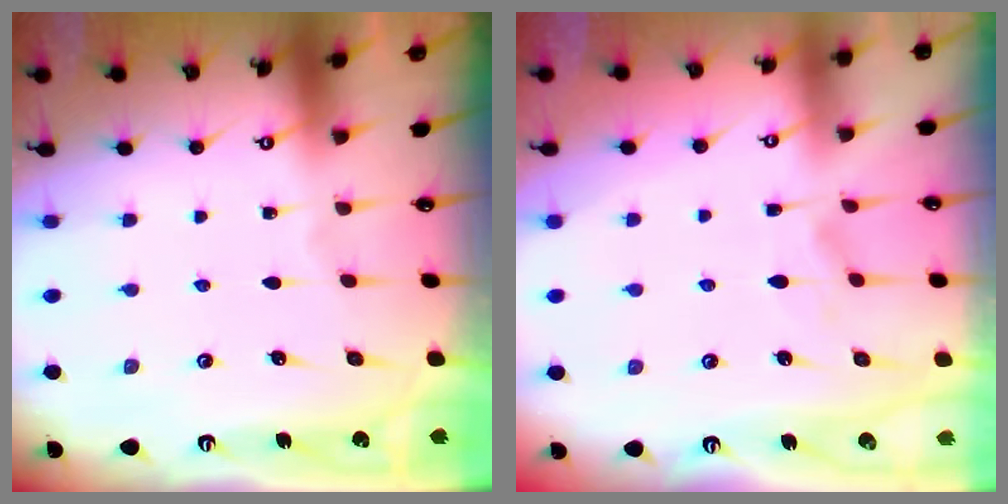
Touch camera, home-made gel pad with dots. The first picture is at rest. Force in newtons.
{"total": 2.2, "press": 2.0, "slide": 1.0}